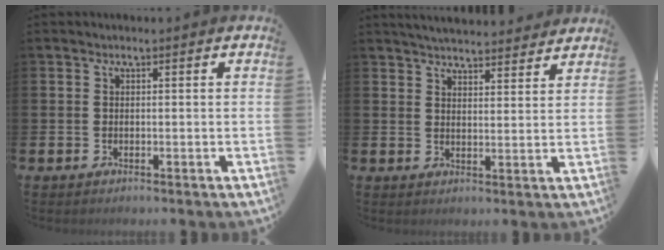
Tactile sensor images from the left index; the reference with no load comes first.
{"total": 4.5, "force": [4.5, 0.3, 0.5], "torque": [-0.019, -0.027, 0.079]}